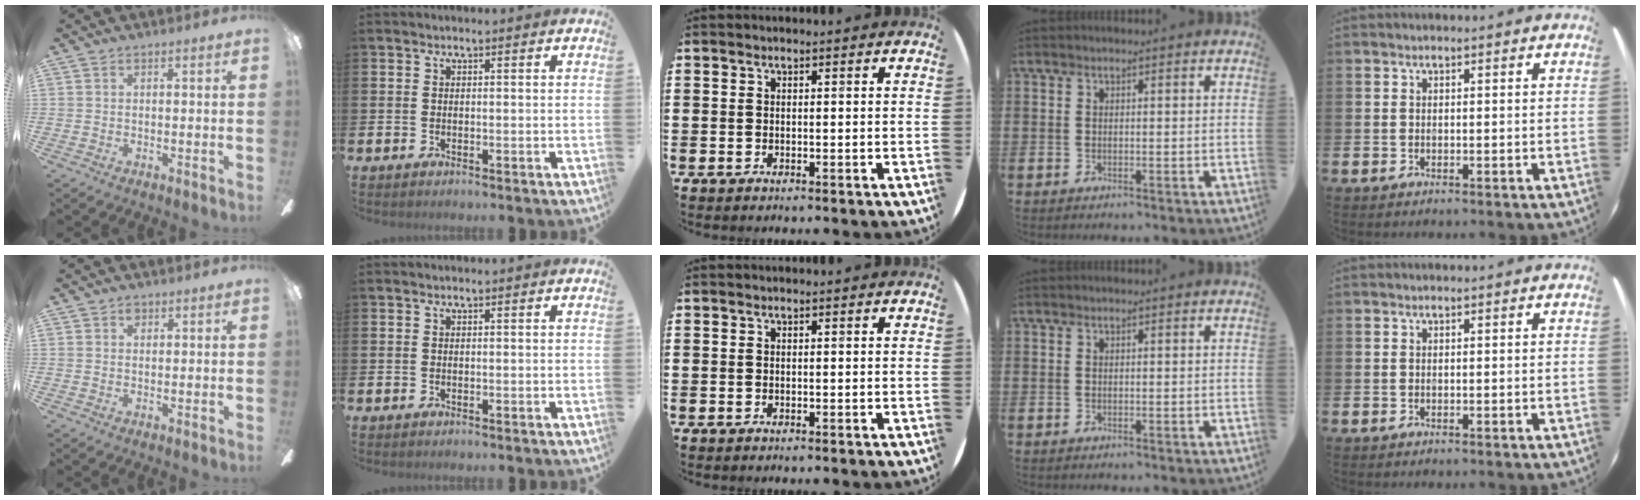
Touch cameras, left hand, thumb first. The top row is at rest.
{"thumb": {"total": 1.4, "force": [0.9, 1.0, 0.6], "torque": [-0.005, 0.000, 0.014]}}